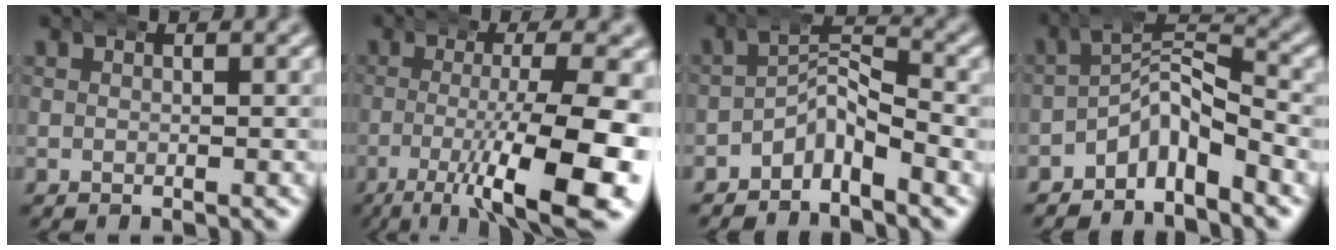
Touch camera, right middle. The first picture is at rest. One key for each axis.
{"total": 10.7, "fx": -3.6, "fy": 3.0, "fz": 9.6, "tx": -0.143, "ty": -0.024, "tz": -0.038}
{"total": 3.7, "fx": -2.1, "fy": 1.9, "fz": 2.3, "tx": -0.021, "ty": 0.005, "tz": -0.046}
{"total": 5.7, "fx": -2.8, "fy": 3.2, "fz": 3.8, "tx": -0.045, "ty": -0.003, "tz": -0.053}